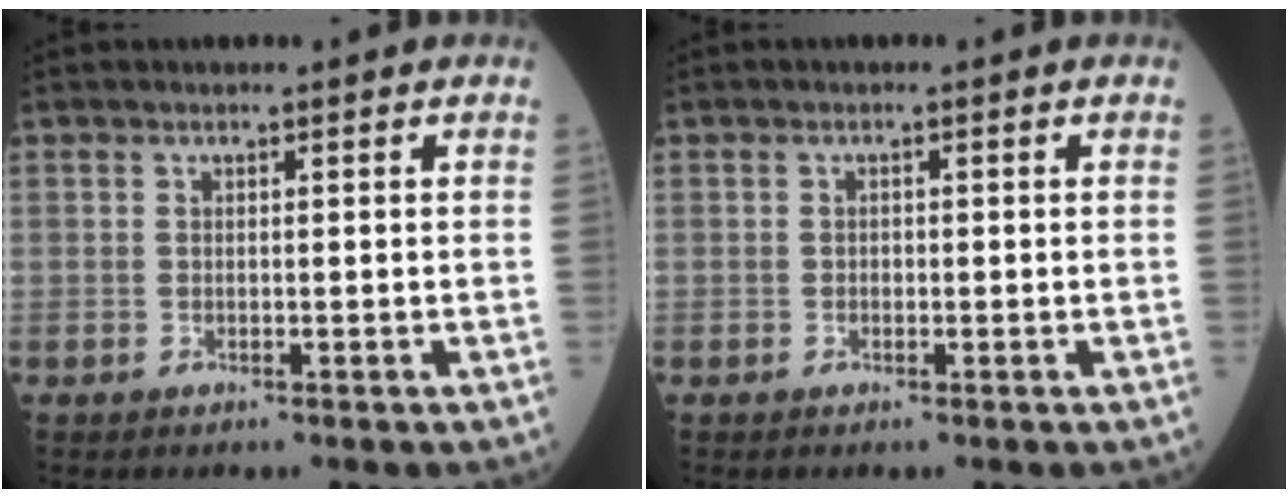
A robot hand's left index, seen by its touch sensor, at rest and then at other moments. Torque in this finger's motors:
{"motor_torque": [0.06, 0.04, -0.01, -0.01]}